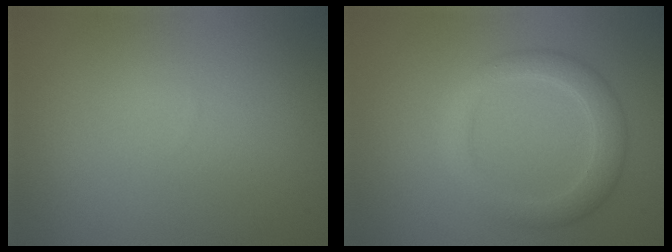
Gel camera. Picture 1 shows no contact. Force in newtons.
{"total": 3.4, "press": 3.4, "slide": 0.3}